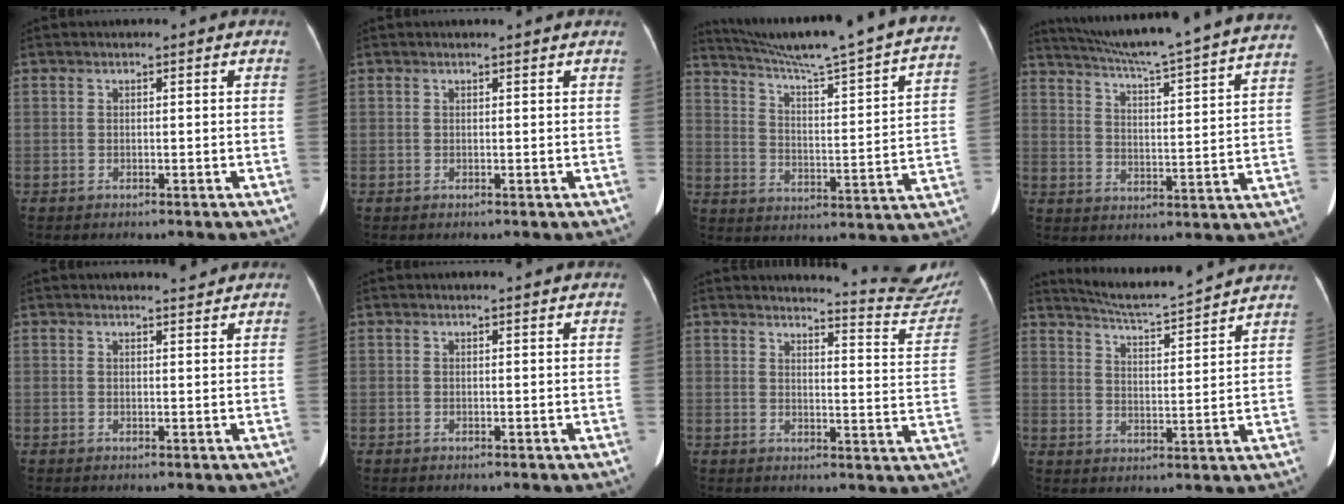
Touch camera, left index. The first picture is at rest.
{"total": 1.1, "force": [1.1, 0.0, 0.2], "torque": [-0.010, 0.000, 0.014]}
{"total": 27.6, "force": [24.0, 0.4, 13.7], "torque": [-0.222, -0.057, 0.316]}
{"total": 27.3, "force": [24.7, -0.4, 11.6], "torque": [-0.195, -0.053, 0.320]}
{"total": 1.8, "force": [1.8, 0.0, 0.1], "torque": [-0.007, -0.009, 0.025]}
{"total": 1.3, "force": [1.3, 0.0, 0.2], "torque": [-0.009, -0.001, 0.017]}
{"total": 12.9, "force": [12.9, -0.1, 1.2], "torque": [-0.007, -0.099, 0.125]}
{"total": 13.5, "force": [12.8, -0.3, 4.3], "torque": [-0.084, 0.003, 0.183]}